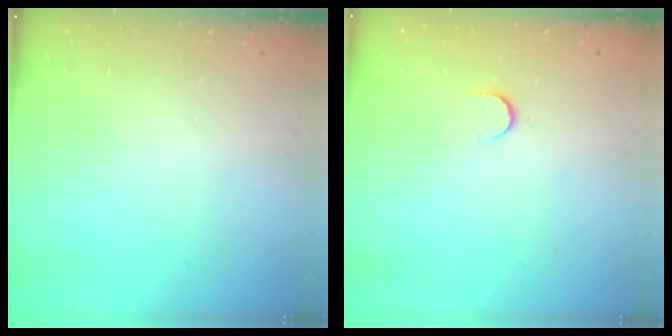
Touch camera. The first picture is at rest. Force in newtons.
{"total": 5.3, "press": 5.2, "slide": 0.5}